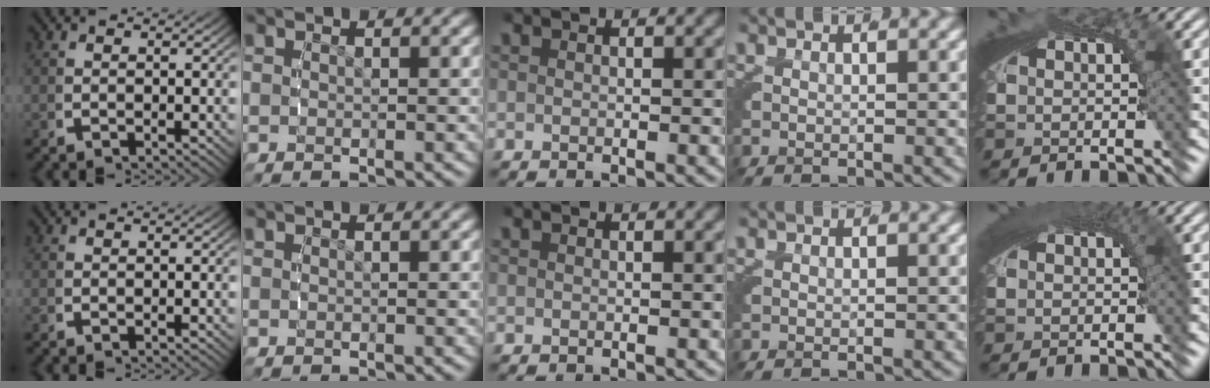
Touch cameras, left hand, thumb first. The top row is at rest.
{"little": {"total": 2.0, "force": [1.1, 0.5, 1.7], "torque": [-0.014, 0.011, 0.012]}}